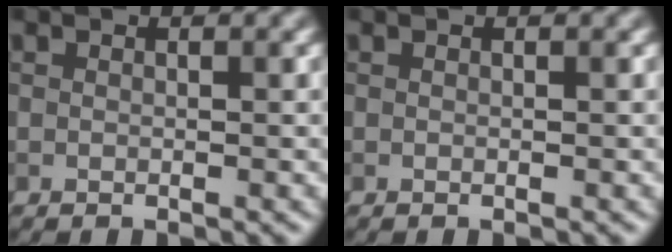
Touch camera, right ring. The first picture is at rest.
{"total": 0.0}